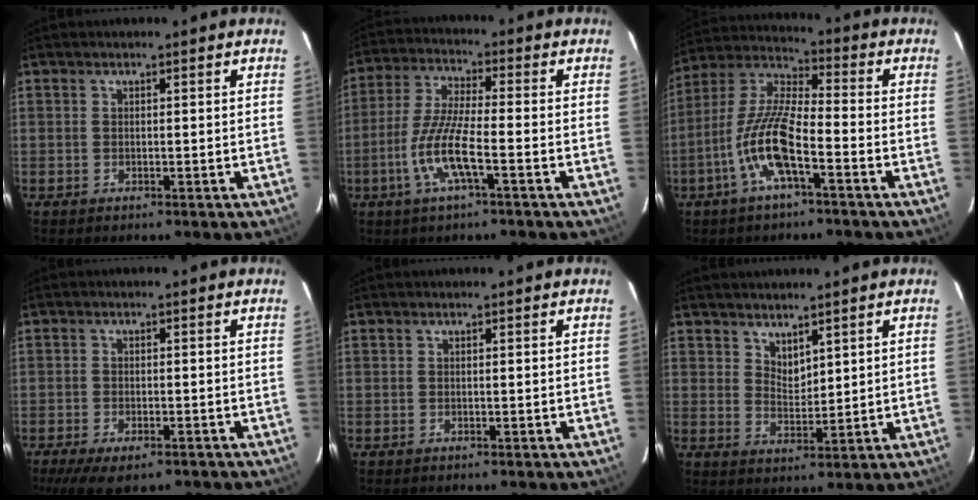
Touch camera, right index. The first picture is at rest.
{"total": 9.9, "force": [-3.9, 1.2, 9.0], "torque": [-0.192, -0.006, -0.076]}
{"total": 12.0, "force": [-5.3, 2.6, 10.5], "torque": [-0.224, 0.001, -0.106]}
{"total": 9.2, "force": [-6.5, 3.4, 5.5], "torque": [-0.126, -0.032, -0.103]}
{"total": 0.0}
{"total": 3.7, "force": [3.1, 1.6, 1.4], "torque": [-0.019, -0.004, 0.057]}